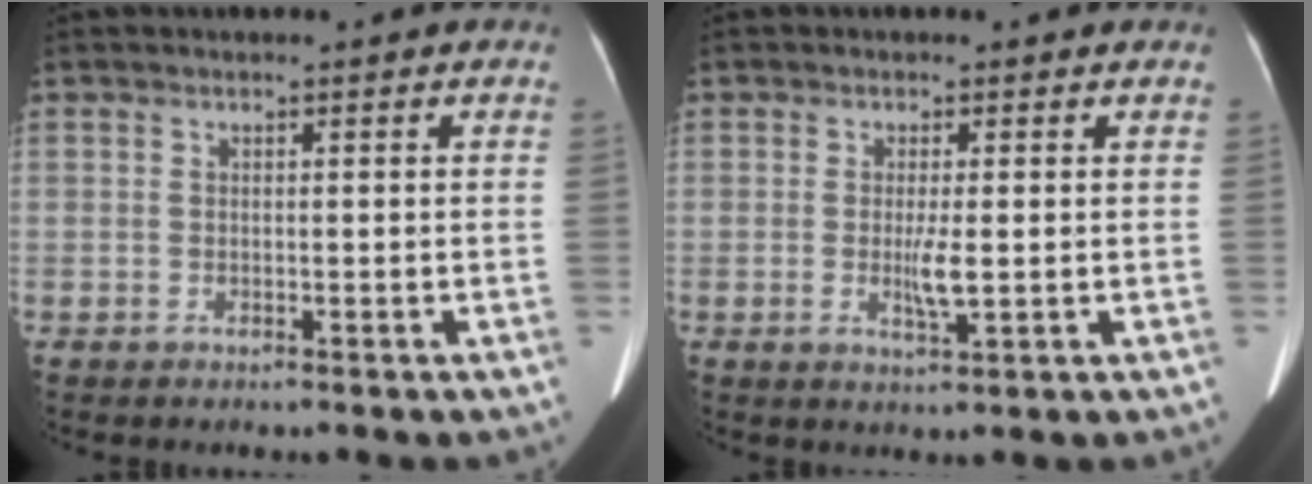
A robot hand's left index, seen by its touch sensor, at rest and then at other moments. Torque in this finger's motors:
{"motor_torque": [0.41, 0.10, 0.32, 0.05]}